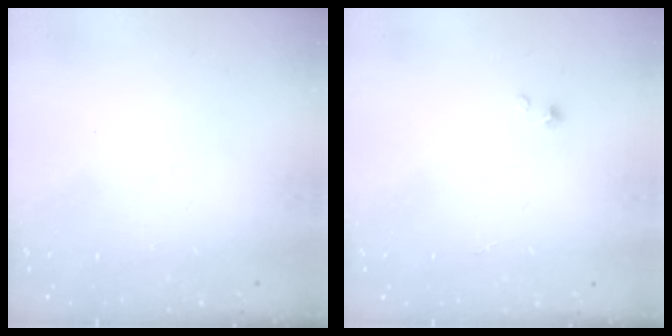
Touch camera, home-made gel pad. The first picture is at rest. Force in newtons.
{"total": 0.0}